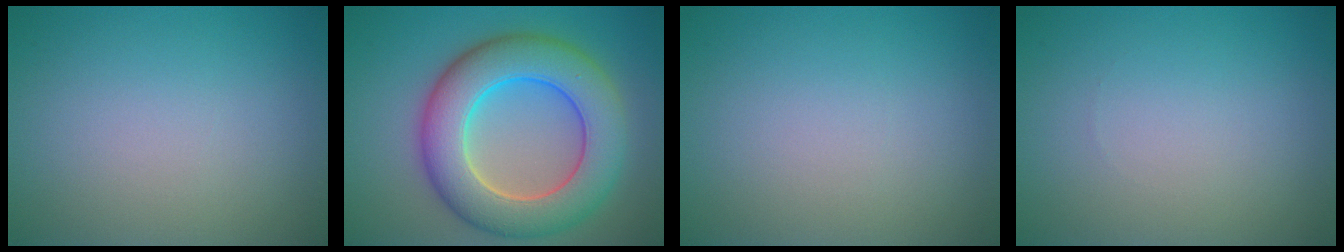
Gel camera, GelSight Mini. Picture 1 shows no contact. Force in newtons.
{"total": 9.8, "press": 9.8, "slide": 0.6}
{"total": 0.0}
{"total": 0.0}